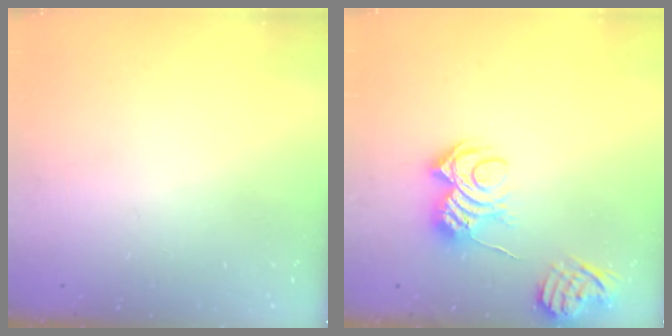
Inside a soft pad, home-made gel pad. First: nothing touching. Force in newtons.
{"total": 10.9, "press": 10.8, "slide": 1.1}